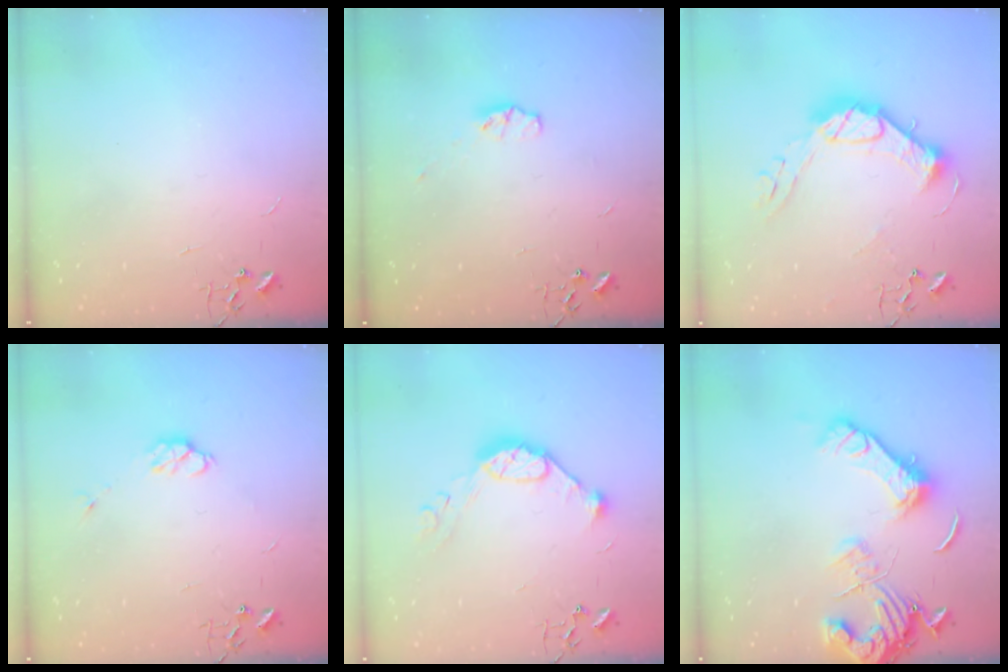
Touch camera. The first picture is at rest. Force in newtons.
{"total": 5.0, "press": 4.9, "slide": 0.7}
{"total": 14.2, "press": 14.1, "slide": 0.8}
{"total": 6.2, "press": 6.0, "slide": 1.5}
{"total": 11.8, "press": 11.7, "slide": 1.0}
{"total": 16.3, "press": 16.2, "slide": 2.0}